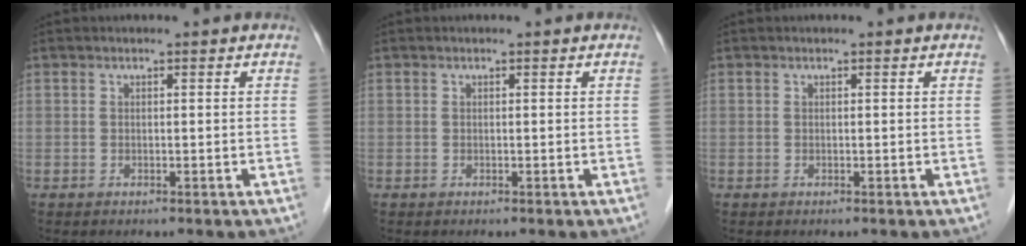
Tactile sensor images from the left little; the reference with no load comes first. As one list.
[{"total": 0.0}, {"total": 0.0}]